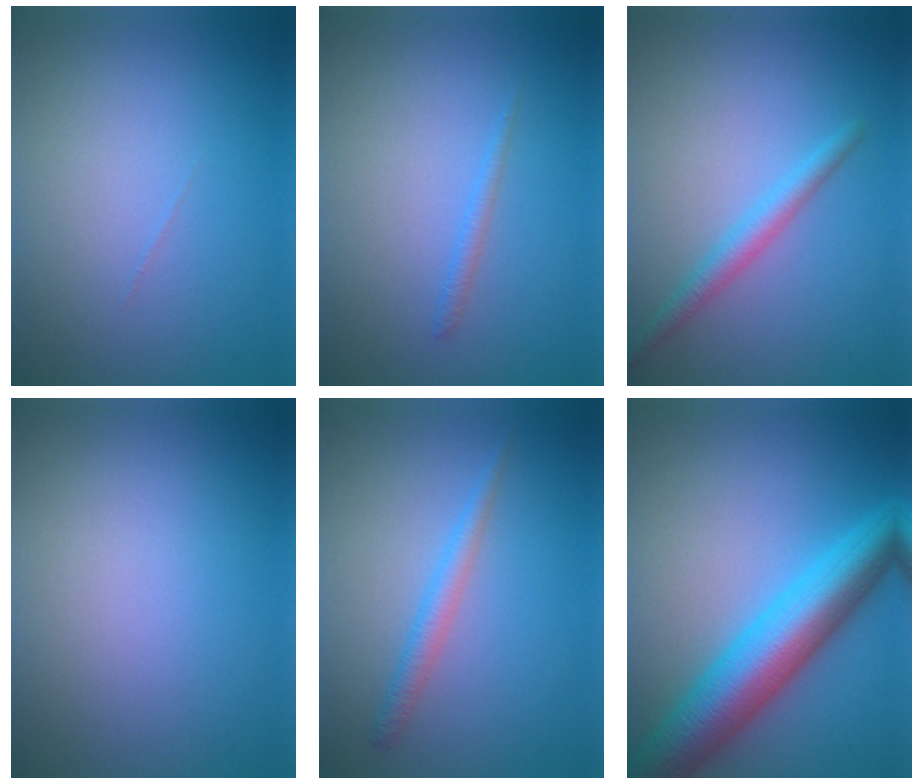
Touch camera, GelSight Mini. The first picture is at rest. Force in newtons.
{"total": 0.9, "press": 0.9, "slide": 0.1}
{"total": 2.2, "press": 2.2, "slide": 0.1}
{"total": 0.0}
{"total": 1.8, "press": 1.8, "slide": 0.1}
{"total": 9.2, "press": 9.2, "slide": 0.2}